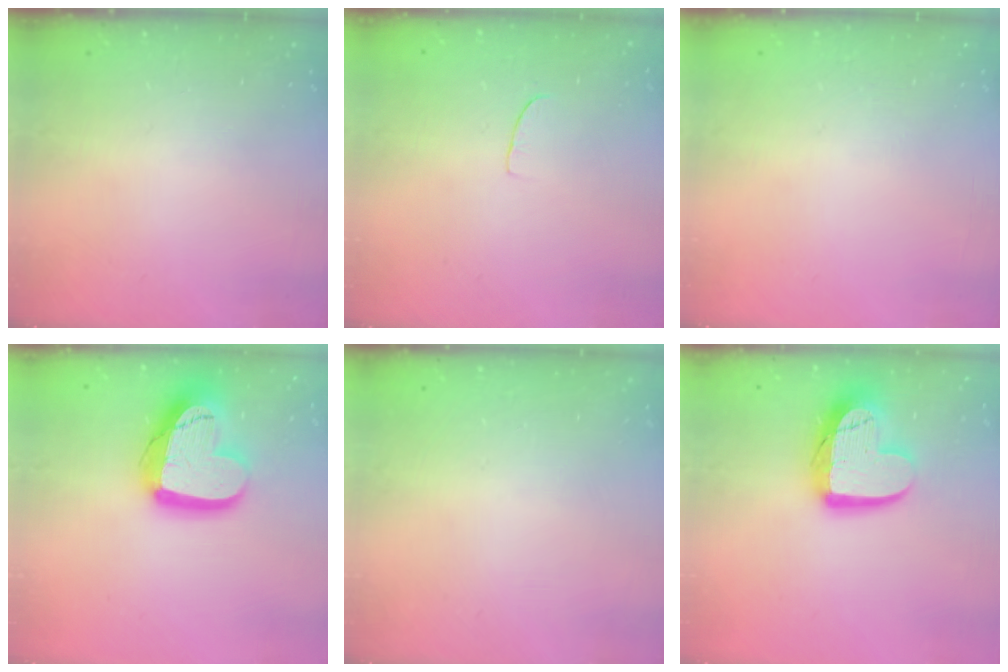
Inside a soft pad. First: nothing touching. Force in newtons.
{"total": 5.7, "press": 5.7, "slide": 0.5}
{"total": 0.0}
{"total": 19.5, "press": 19.4, "slide": 1.4}
{"total": 0.0}
{"total": 15.1, "press": 15.1, "slide": 1.3}